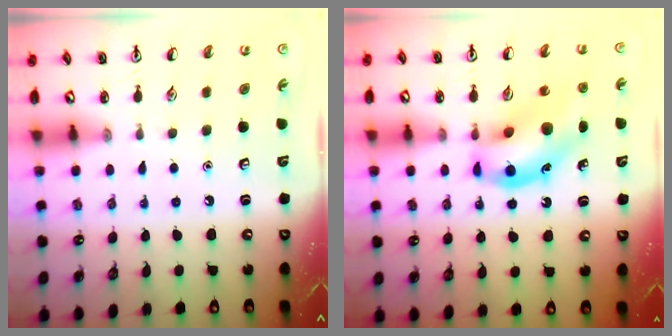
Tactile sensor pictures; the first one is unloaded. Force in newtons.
{"total": 14.4, "press": 13.8, "slide": 4.0}